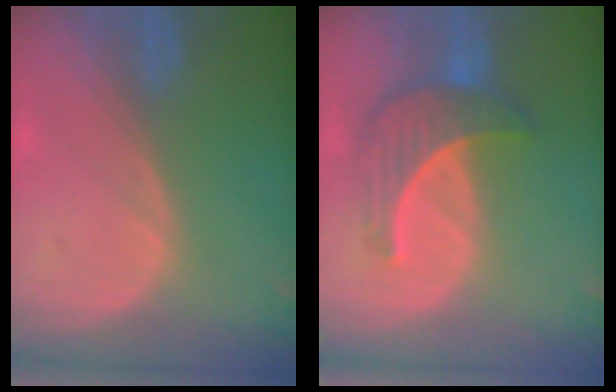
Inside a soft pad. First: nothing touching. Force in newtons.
{"total": 7.0, "press": 6.9, "slide": 1.4}